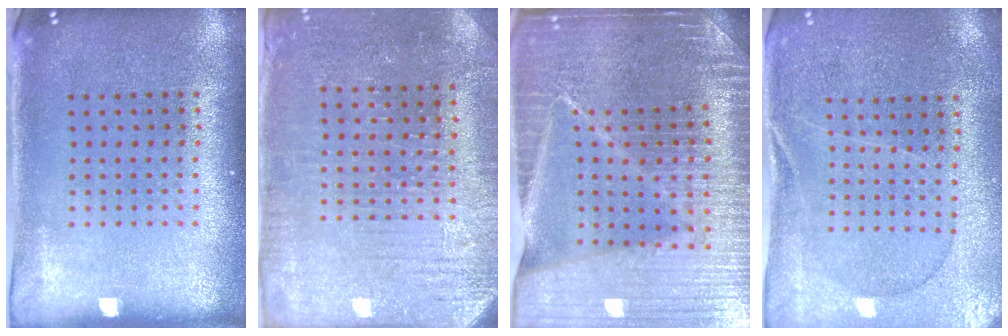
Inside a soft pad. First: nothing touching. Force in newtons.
{"total": 3.0, "press": 2.9, "slide": 0.6}
{"total": 5.3, "press": 4.8, "slide": 2.1}
{"total": 0.5, "press": 0.4, "slide": 0.4}